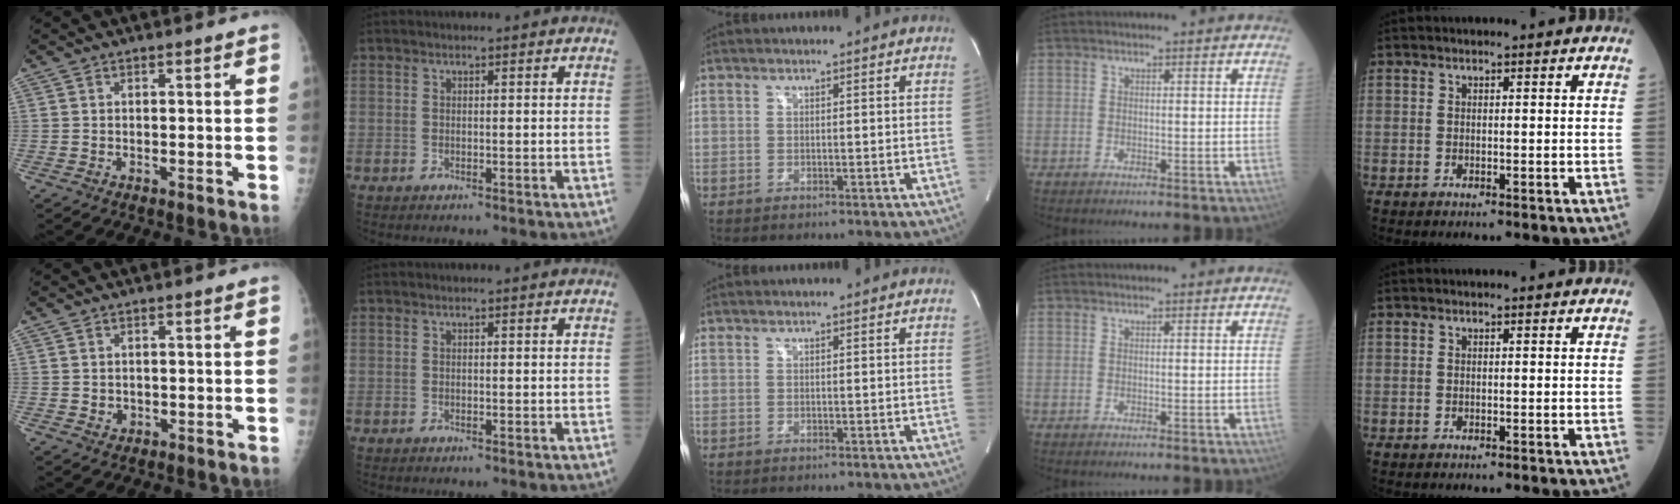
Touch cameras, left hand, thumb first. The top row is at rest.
{"thumb": {"total": 1.4, "force": [0.0, 1.3, 0.5], "torque": [-0.005, 0.000, 0.007]}}